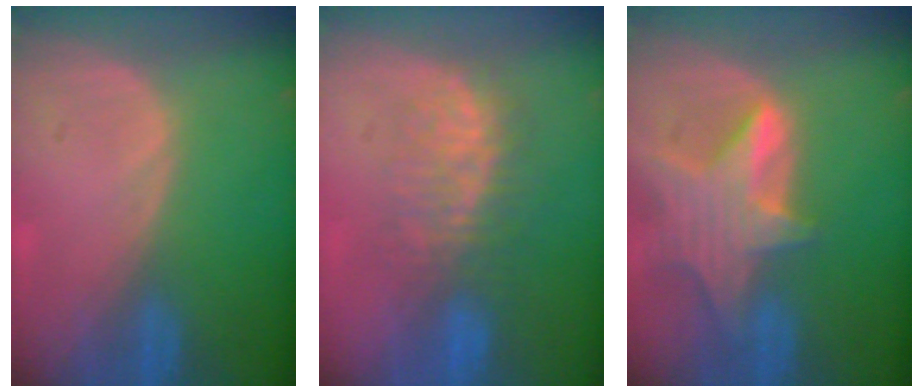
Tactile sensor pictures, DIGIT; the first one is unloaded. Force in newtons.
{"total": 7.6, "press": 7.4, "slide": 1.9}
{"total": 8.4, "press": 7.4, "slide": 4.0}